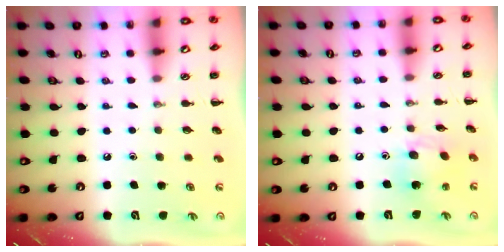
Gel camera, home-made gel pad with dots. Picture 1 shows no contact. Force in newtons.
{"total": 8.6, "press": 8.5, "slide": 0.9}